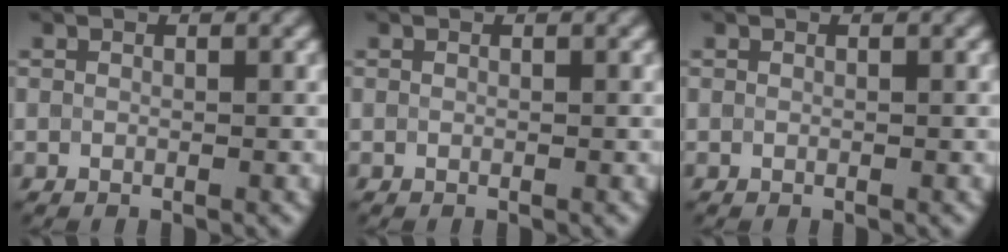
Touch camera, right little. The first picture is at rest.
{"total": 0.0}
{"total": 0.0}